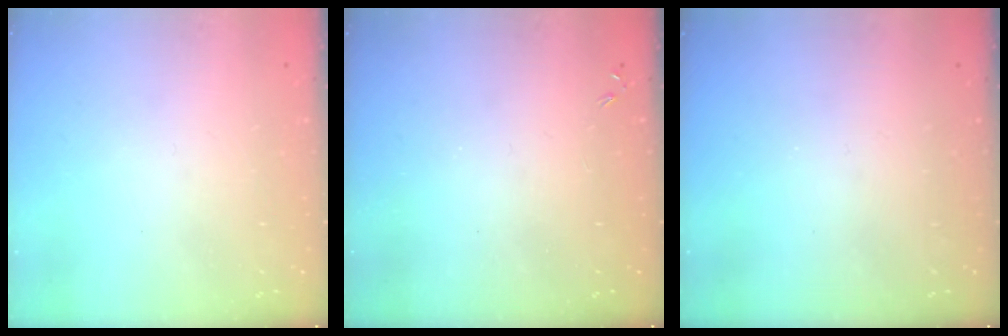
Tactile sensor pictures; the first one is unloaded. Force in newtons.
{"total": 0.0}
{"total": 0.0}